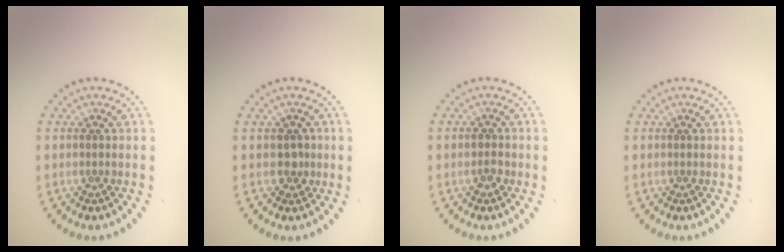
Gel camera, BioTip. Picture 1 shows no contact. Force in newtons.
{"total": 1.5, "press": 1.3, "slide": 0.7}
{"total": 1.5, "press": 1.5, "slide": 0.2}
{"total": 0.0}